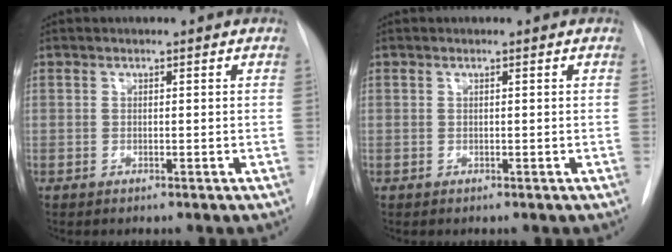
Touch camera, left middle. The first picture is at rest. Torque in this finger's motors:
{"motor_torque": [-0.06, 0.06, -0.04, 0.00]}